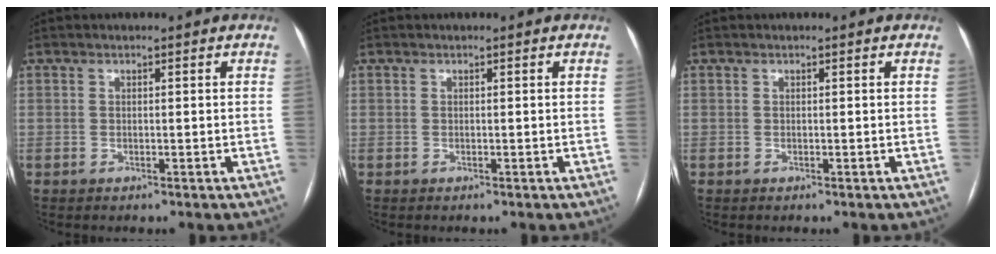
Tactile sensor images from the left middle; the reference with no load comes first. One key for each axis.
{"total": 0.0}
{"total": 0.0}